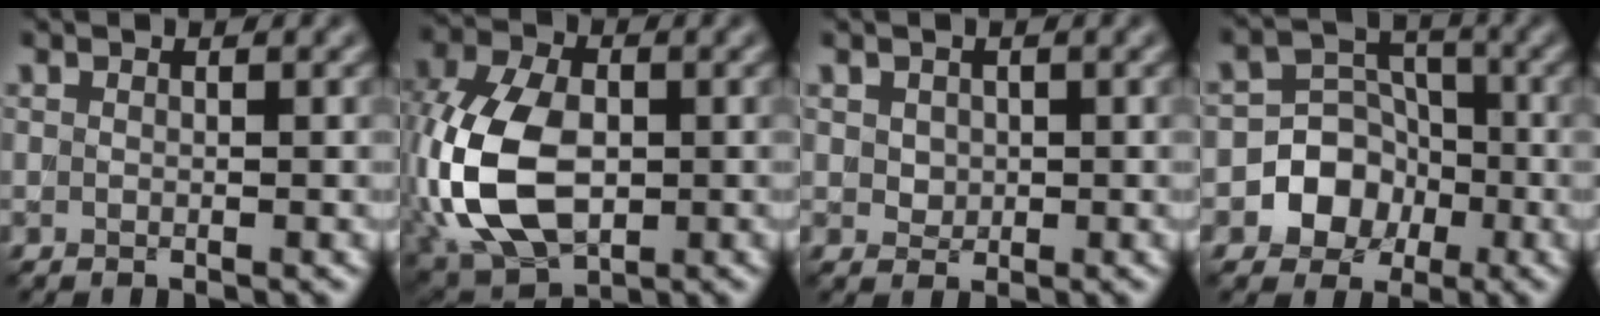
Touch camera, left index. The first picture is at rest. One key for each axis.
{"total": 12.1, "fx": -1.9, "fy": 7.7, "fz": 9.1, "tx": -0.211, "ty": -0.004, "tz": -0.049}
{"total": 1.4, "fx": 0.3, "fy": 1.3, "fz": 0.6, "tx": -0.011, "ty": -0.002, "tz": 0.008}
{"total": 6.9, "fx": -2.6, "fy": 6.1, "fz": 1.8, "tx": 0.000, "ty": 0.012, "tz": -0.069}